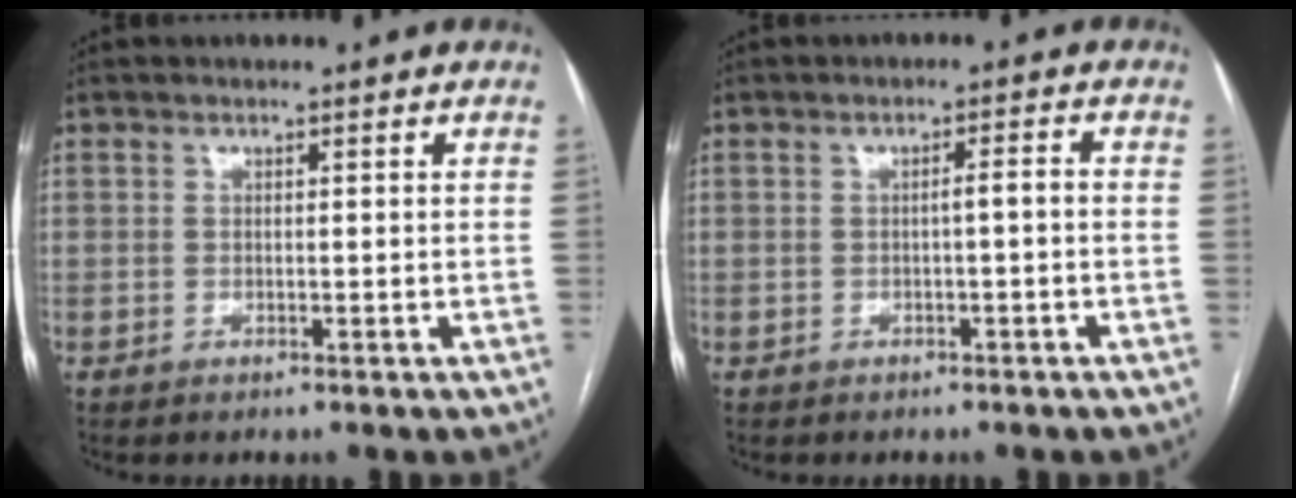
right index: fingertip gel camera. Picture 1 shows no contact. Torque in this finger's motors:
{"motor_torque": [0.26, -0.11, 0.16, 0.05]}